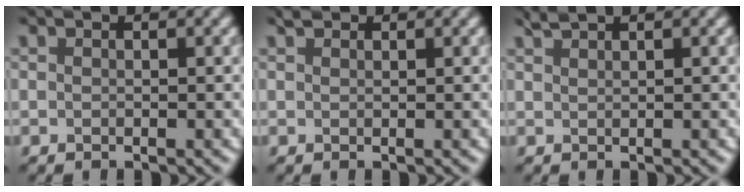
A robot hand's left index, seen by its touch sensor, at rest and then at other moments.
{"total": 0.7, "force": [0.6, 0.2, 0.1], "torque": [-0.005, 0.001, 0.013]}
{"total": 1.2, "force": [1.1, 0.2, 0.5], "torque": [-0.005, 0.003, 0.020]}